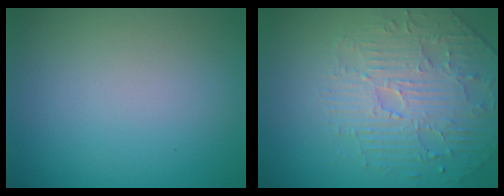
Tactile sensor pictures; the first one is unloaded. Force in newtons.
{"total": 4.2, "press": 4.1, "slide": 0.9}